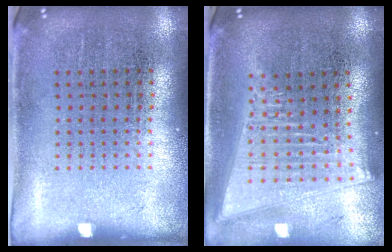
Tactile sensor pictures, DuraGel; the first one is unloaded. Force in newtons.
{"total": 2.0, "press": 1.7, "slide": 1.1}